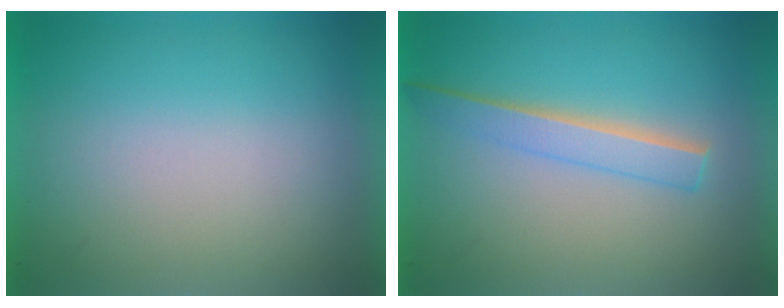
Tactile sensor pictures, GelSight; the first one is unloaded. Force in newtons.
{"total": 2.1}